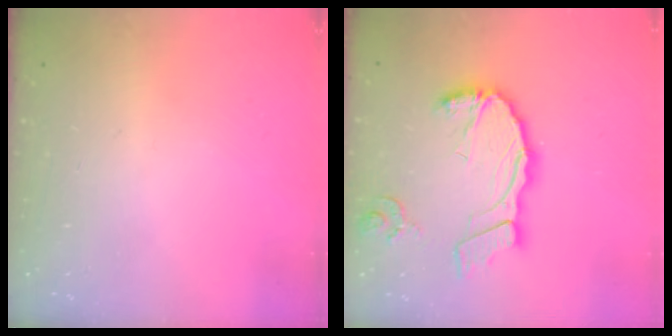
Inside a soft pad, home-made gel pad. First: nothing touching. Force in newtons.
{"total": 15.5, "press": 15.4, "slide": 2.0}